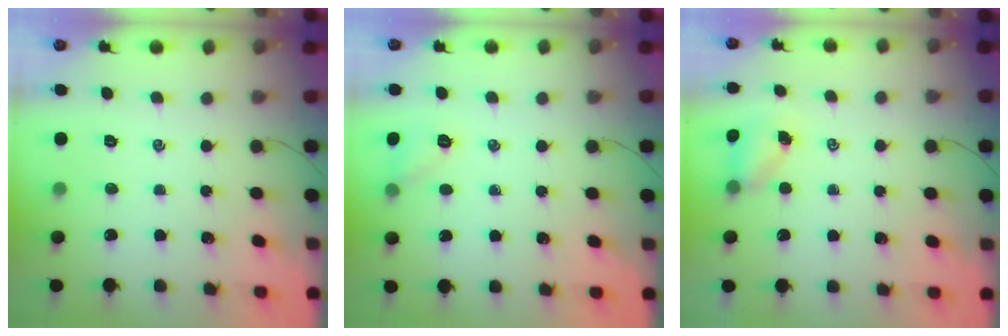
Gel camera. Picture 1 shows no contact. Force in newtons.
{"total": 6.6, "press": 6.5, "slide": 1.0}
{"total": 3.4, "press": 3.4, "slide": 0.6}